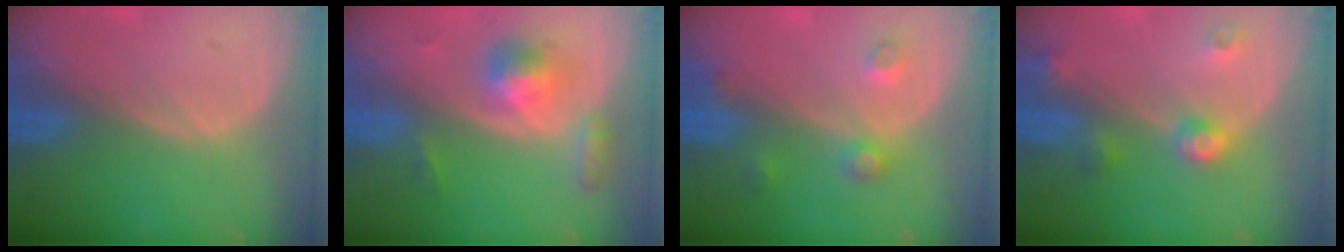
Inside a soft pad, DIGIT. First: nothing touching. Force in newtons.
{"total": 5.3, "press": 5.0, "slide": 1.7}
{"total": 3.4, "press": 3.2, "slide": 1.1}
{"total": 4.4, "press": 3.9, "slide": 2.1}